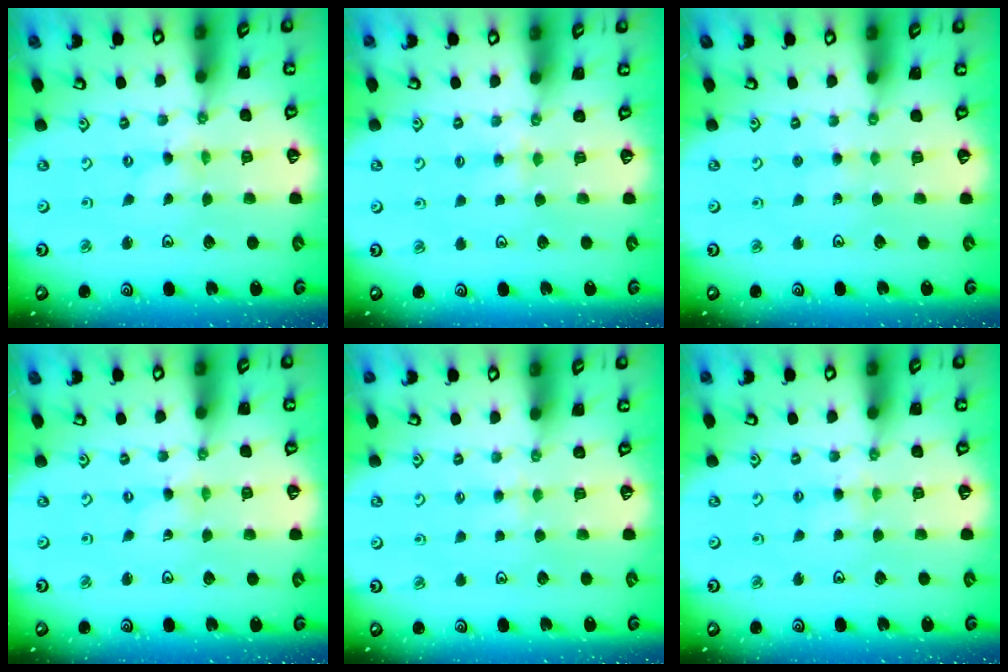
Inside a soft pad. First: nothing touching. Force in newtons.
{"total": 3.5, "press": 3.5, "slide": 0.4}
{"total": 2.5, "press": 2.5, "slide": 0.4}
{"total": 0.0}
{"total": 2.6, "press": 2.5, "slide": 0.5}
{"total": 3.0, "press": 2.9, "slide": 0.4}